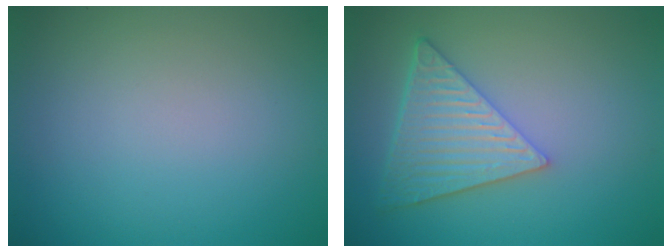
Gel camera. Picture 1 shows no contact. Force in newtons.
{"total": 6.1, "press": 4.6, "slide": 4.0}